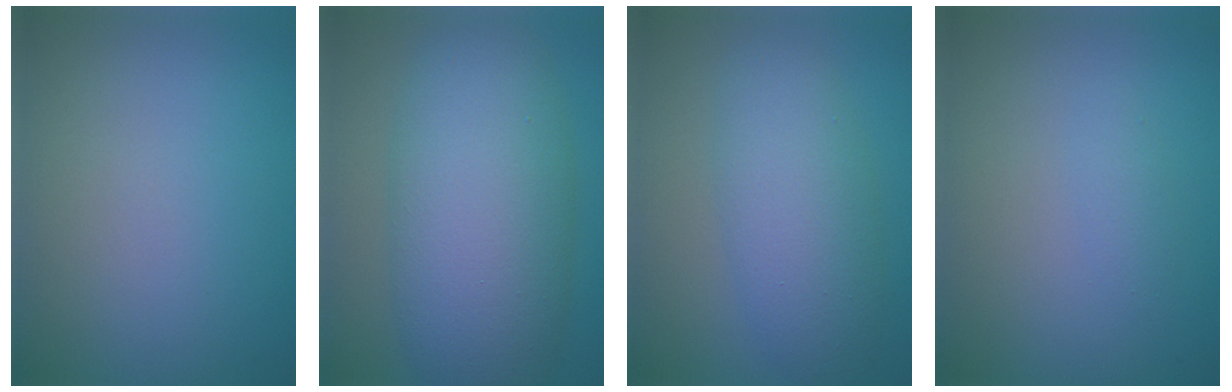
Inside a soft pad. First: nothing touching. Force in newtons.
{"total": 10.5, "press": 10.5, "slide": 0.2}
{"total": 5.5, "press": 5.5, "slide": 0.1}
{"total": 0.9, "press": 0.9, "slide": 0.1}